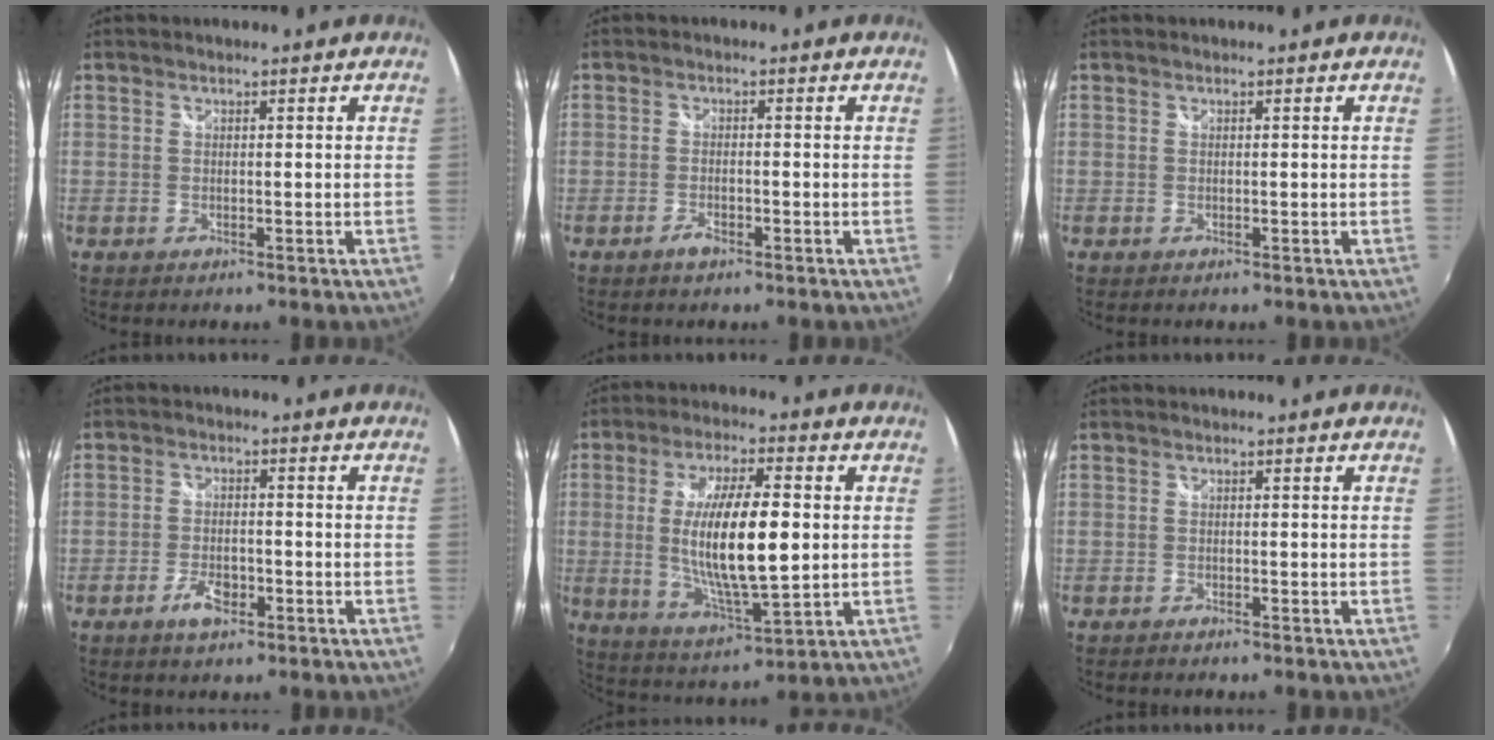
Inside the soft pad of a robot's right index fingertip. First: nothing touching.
{"total": 2.1, "force": [-1.3, 0.9, 1.4], "torque": [-0.031, -0.002, -0.025]}
{"total": 0.0}
{"total": 4.6, "force": [-2.4, 2.0, 3.3], "torque": [-0.073, -0.003, -0.043]}
{"total": 15.6, "force": [0.4, 4.2, 15.0], "torque": [-0.275, -0.011, 0.017]}
{"total": 0.9, "force": [-0.8, 0.1, 0.3], "torque": [-0.009, -0.004, -0.015]}